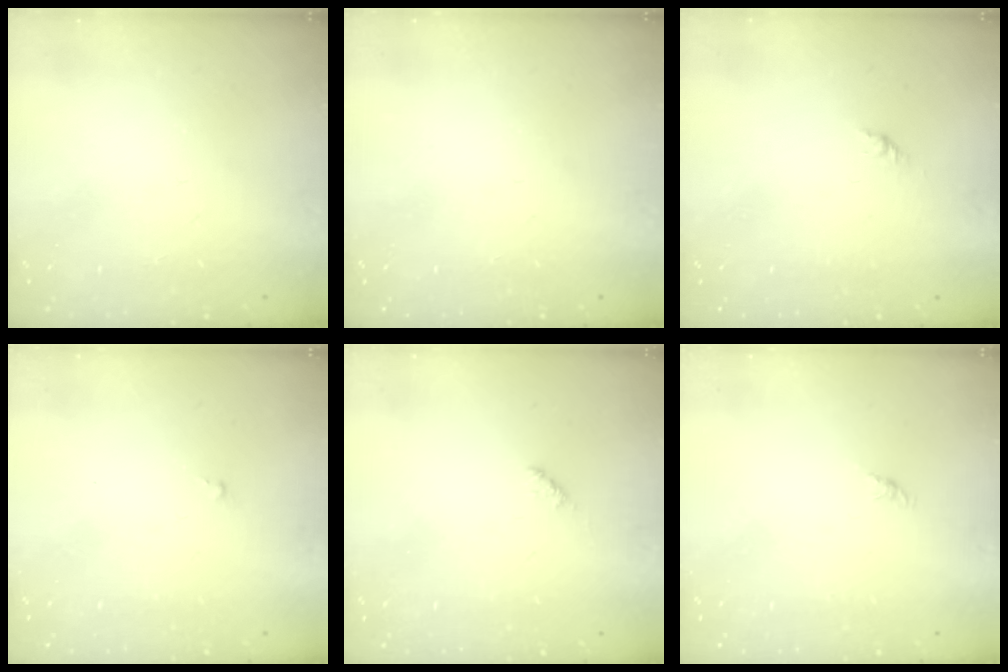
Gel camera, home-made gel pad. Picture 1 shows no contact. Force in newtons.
{"total": 0.0}
{"total": 1.7, "press": 1.6, "slide": 0.7}
{"total": 0.0}
{"total": 3.1, "press": 3.1, "slide": 0.6}
{"total": 0.0}